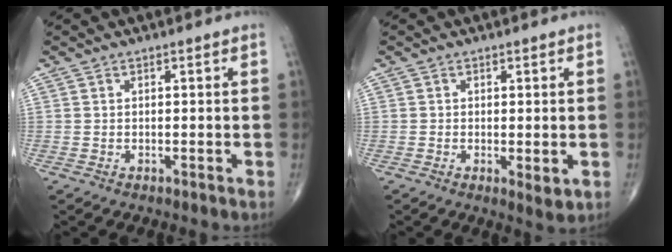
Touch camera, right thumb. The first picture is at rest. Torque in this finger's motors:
{"motor_torque": [-0.10, -0.02, -0.20, -0.23, -0.02]}